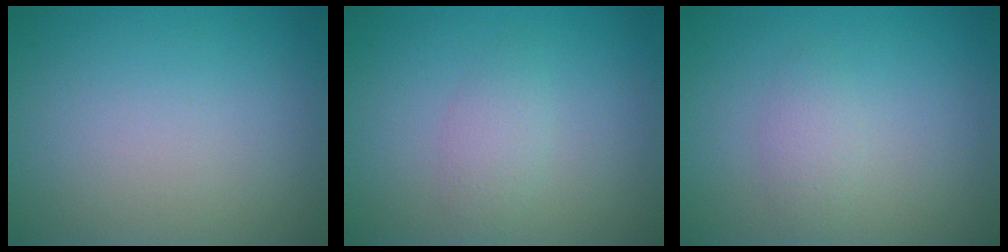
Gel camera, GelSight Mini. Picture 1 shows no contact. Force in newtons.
{"total": 1.7, "press": 1.7, "slide": 0.0}
{"total": 1.6, "press": 1.6, "slide": 0.0}